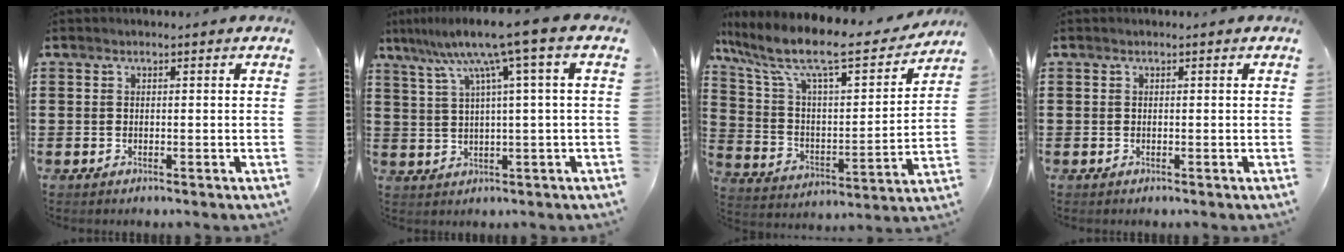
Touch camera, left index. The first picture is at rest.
{"total": 8.8, "force": [4.1, -0.9, 7.7], "torque": [-0.159, -0.014, 0.064]}
{"total": 11.7, "force": [9.2, 2.1, 7.0], "torque": [-0.172, -0.055, 0.152]}
{"total": 0.0}